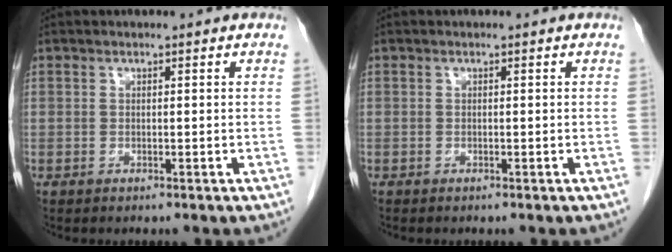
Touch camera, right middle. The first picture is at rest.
{"total": 0.0}